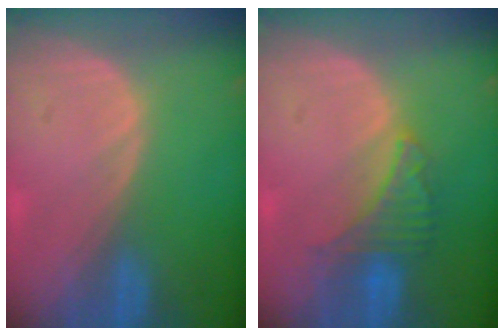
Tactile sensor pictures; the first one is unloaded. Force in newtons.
{"total": 5.0, "press": 5.0, "slide": 0.4}